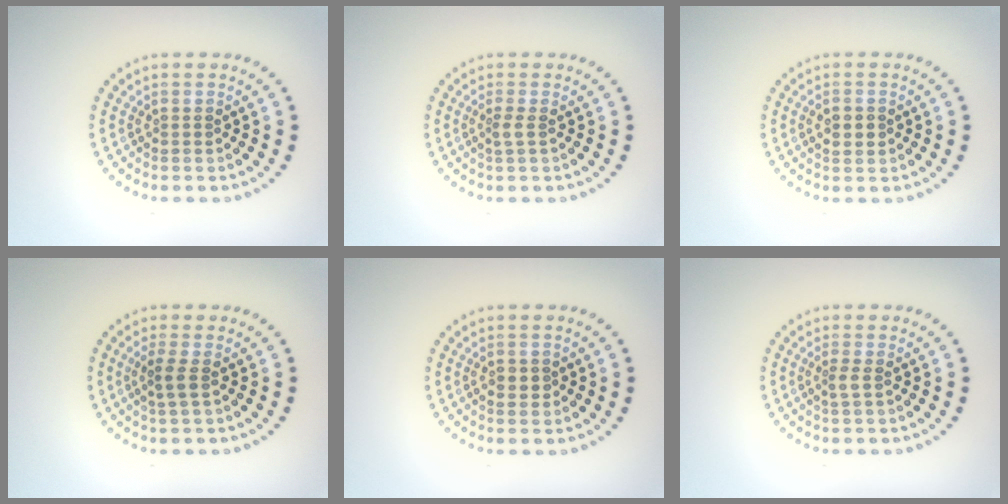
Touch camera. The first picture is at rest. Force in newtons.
{"total": 1.0, "press": 0.8, "slide": 0.6}
{"total": 2.1, "press": 2.1, "slide": 0.1}
{"total": 1.6, "press": 1.3, "slide": 0.9}
{"total": 1.5, "press": 1.5, "slide": 0.1}
{"total": 1.1, "press": 0.8, "slide": 0.7}